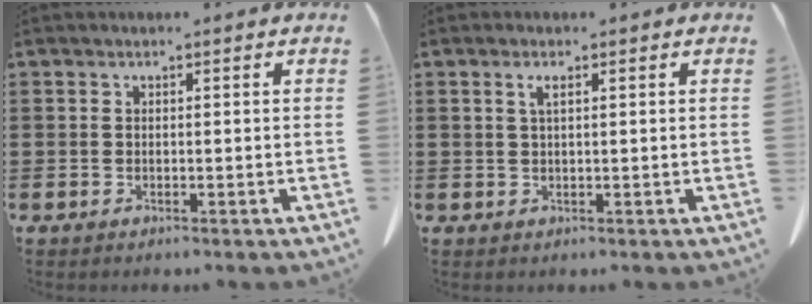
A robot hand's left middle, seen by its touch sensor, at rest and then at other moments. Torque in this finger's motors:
{"motor_torque": [-0.23, 0.42, -0.05, -0.04]}